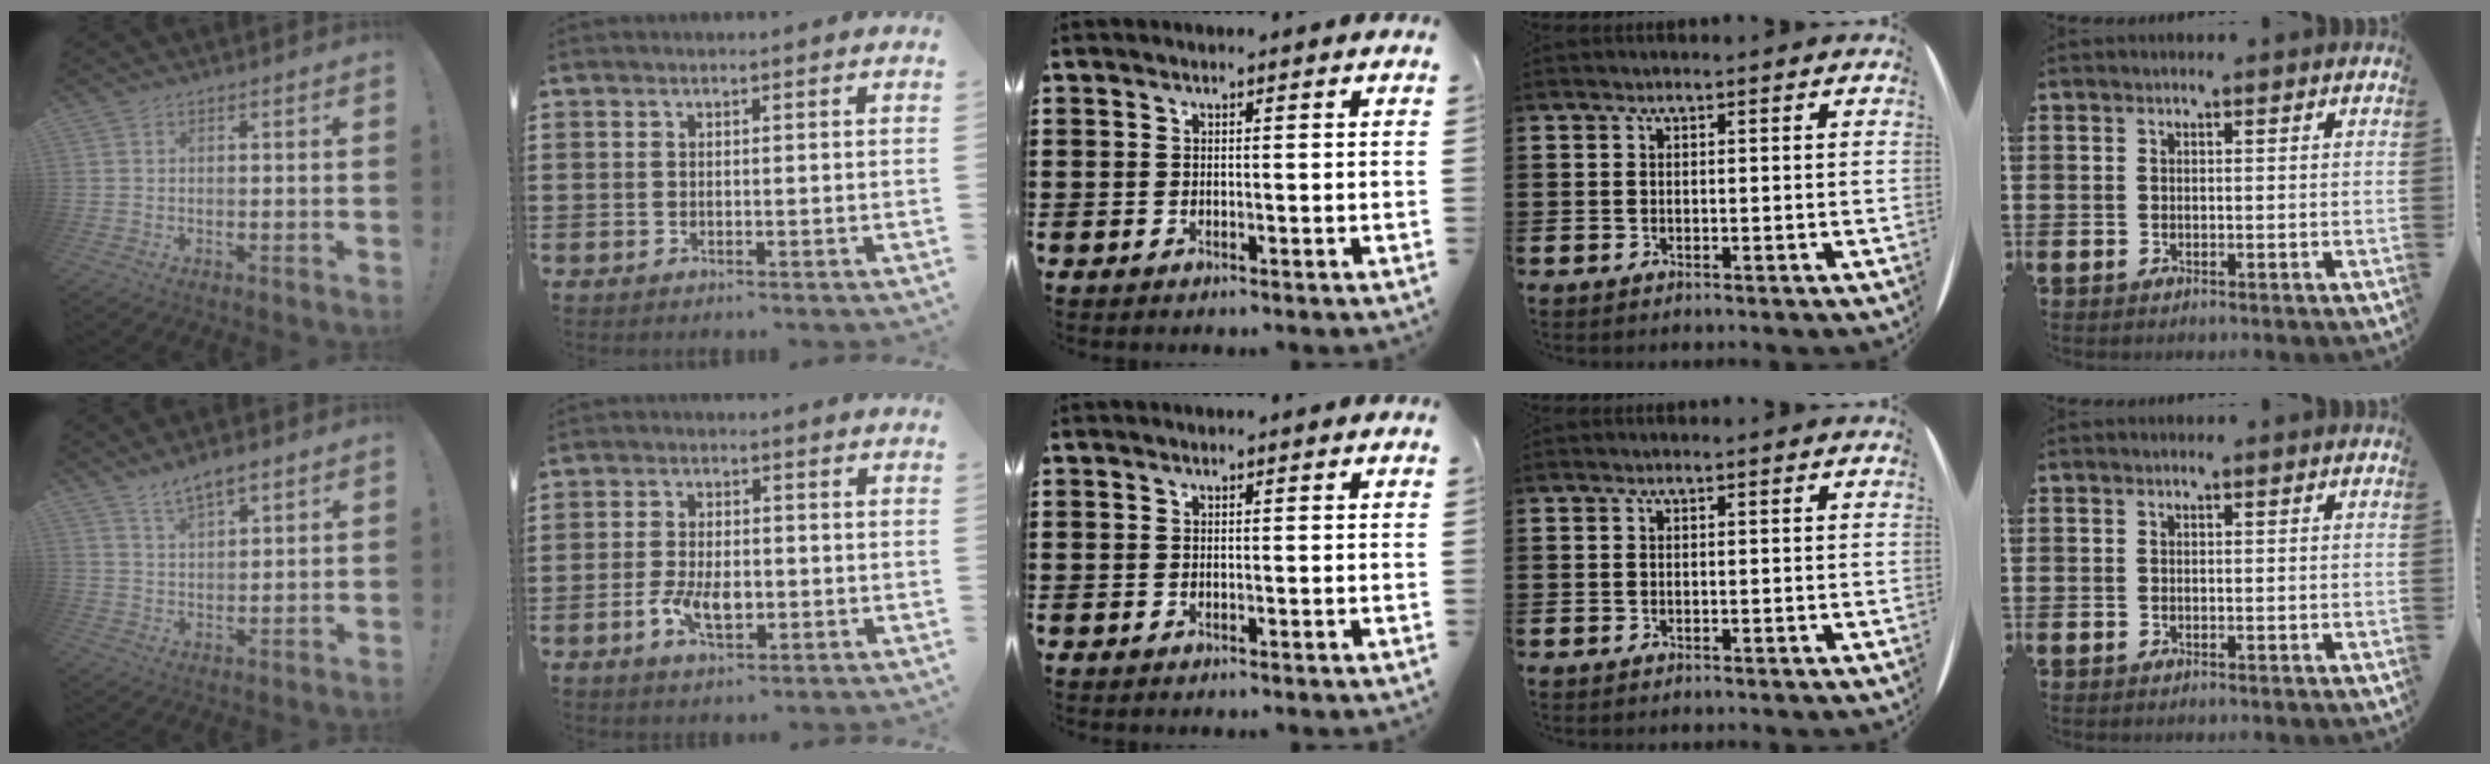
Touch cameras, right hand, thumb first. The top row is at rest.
{"thumb": {"total": 6.1, "force": [4.8, 2.1, 3.3], "torque": [-0.055, -0.025, 0.086]}, "index": {"total": 5.6, "force": [-1.5, 2.9, 4.5], "torque": [-0.090, 0.004, -0.027]}}